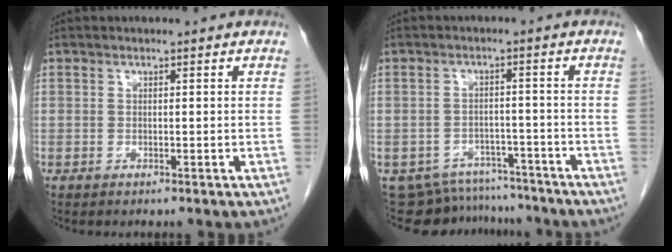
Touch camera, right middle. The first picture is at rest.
{"total": 10.0, "force": [-9.4, 3.6, 0.6], "torque": [-0.009, 0.014, -0.121]}